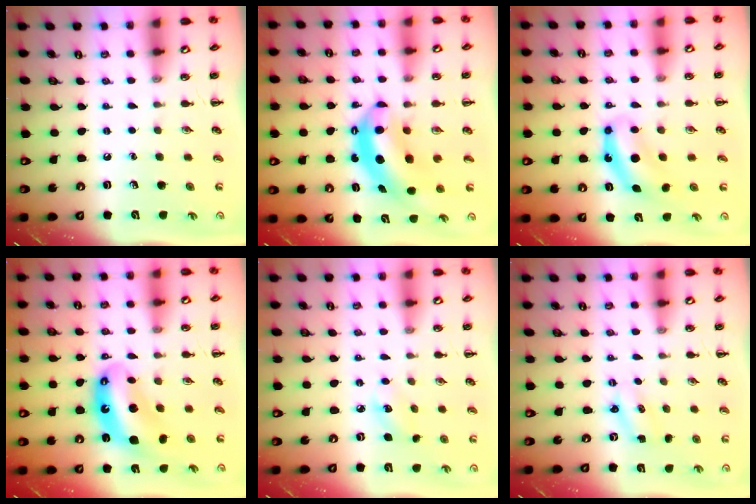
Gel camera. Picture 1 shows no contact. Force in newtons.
{"total": 7.1, "press": 6.9, "slide": 1.8}
{"total": 6.9, "press": 6.9, "slide": 0.2}
{"total": 10.6, "press": 10.3, "slide": 2.5}
{"total": 5.6, "press": 5.4, "slide": 1.4}
{"total": 2.3, "press": 2.3, "slide": 0.6}